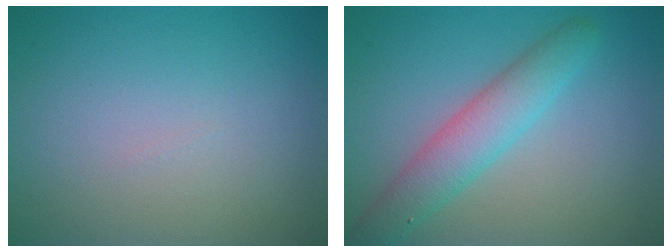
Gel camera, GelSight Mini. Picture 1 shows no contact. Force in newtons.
{"total": 4.5, "press": 4.5, "slide": 0.1}